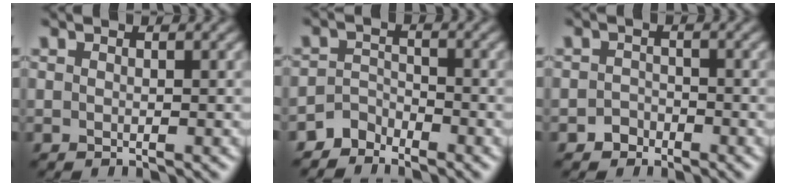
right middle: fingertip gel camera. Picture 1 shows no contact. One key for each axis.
{"total": 2.2, "fx": -2.0, "fy": 0.9, "fz": 0.1, "tx": 0.002, "ty": 0.011, "tz": -0.043}
{"total": 1.4, "fx": -0.9, "fy": 1.0, "fz": 0.2, "tx": 0.003, "ty": 0.005, "tz": -0.017}